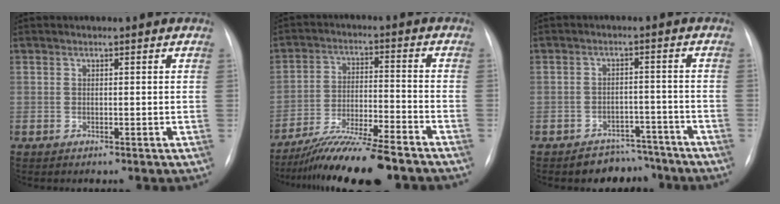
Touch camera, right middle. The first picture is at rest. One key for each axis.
{"total": 13.1, "fx": -11.1, "fy": 0.2, "fz": 6.9, "tx": -0.112, "ty": -0.017, "tz": -0.186}
{"total": 5.7, "fx": -4.8, "fy": 3.0, "fz": -0.3, "tx": 0.021, "ty": 0.028, "tz": -0.069}